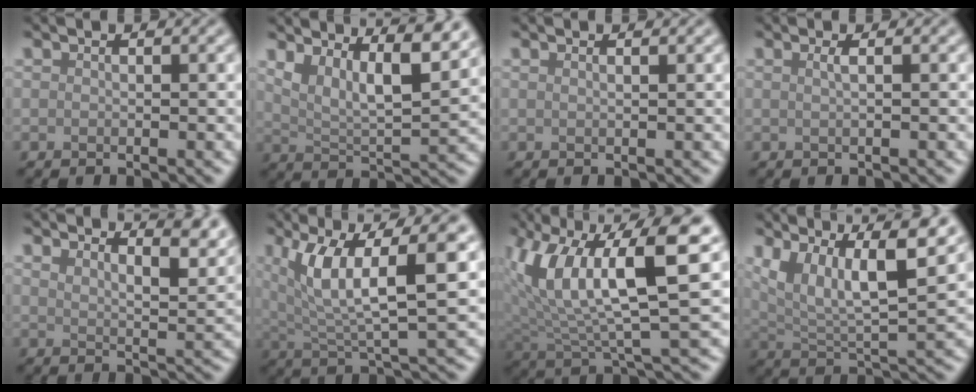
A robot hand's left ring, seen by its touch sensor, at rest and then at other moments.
{"total": 7.2, "force": [4.7, 1.9, 5.2], "torque": [-0.096, 0.001, 0.081]}
{"total": 0.9, "force": [0.6, 0.3, 0.6], "torque": [-0.005, -0.001, 0.003]}
{"total": 1.2, "force": [0.3, 0.5, 1.1], "torque": [-0.013, 0.002, -0.001]}
{"total": 5.5, "force": [4.4, 1.6, 2.9], "torque": [-0.028, 0.006, 0.055]}
{"total": 8.2, "force": [2.8, 2.2, 7.3], "torque": [-0.140, -0.003, 0.054]}
{"total": 11.4, "force": [3.9, 4.2, 9.9], "torque": [-0.186, 0.005, 0.071]}
{"total": 10.9, "force": [5.6, 2.9, 8.9], "torque": [-0.144, 0.014, 0.084]}